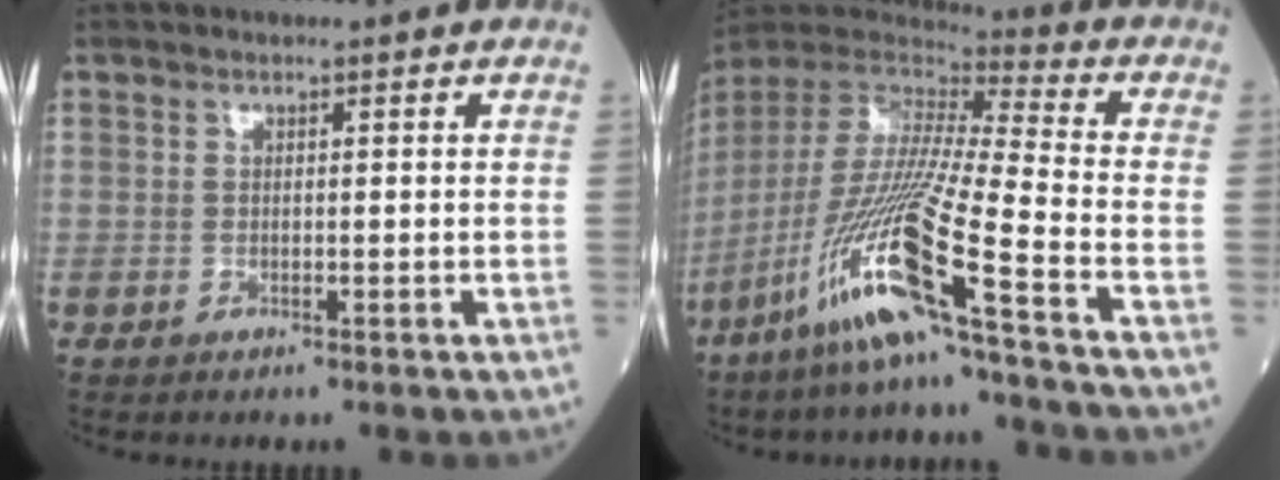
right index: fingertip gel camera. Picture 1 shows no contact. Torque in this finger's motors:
{"motor_torque": [1.94, -0.20, 1.05, 0.21]}